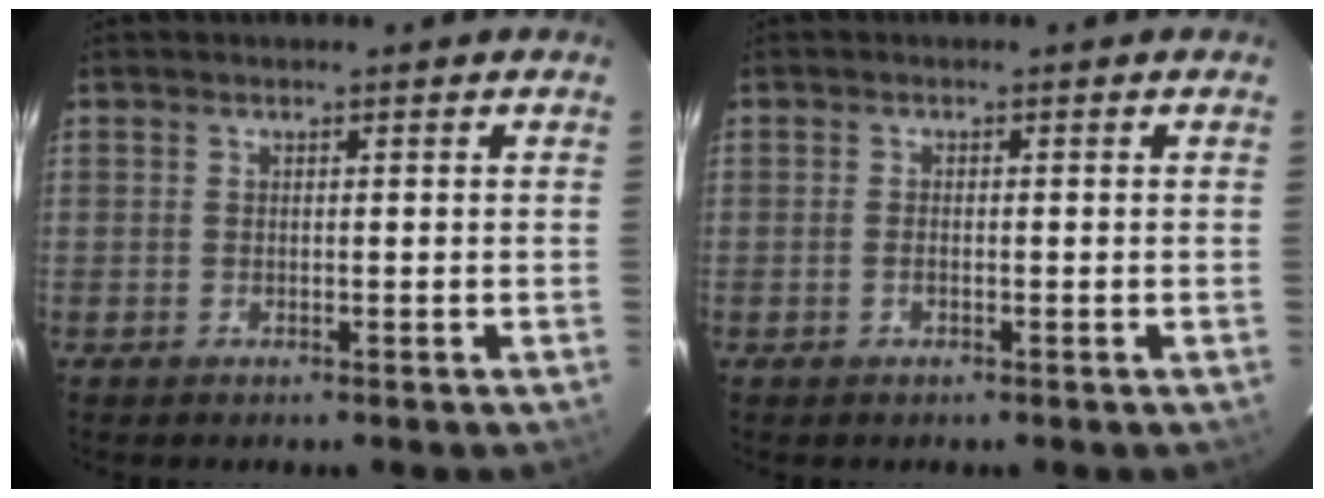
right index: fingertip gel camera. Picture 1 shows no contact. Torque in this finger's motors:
{"motor_torque": [-0.12, -0.02, -0.01, 0.00]}